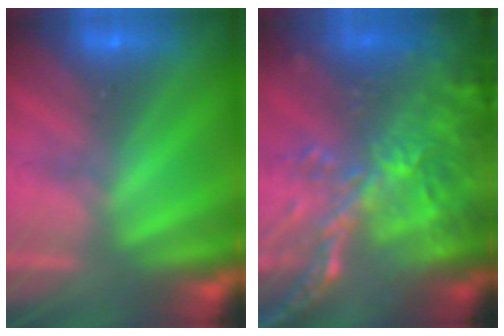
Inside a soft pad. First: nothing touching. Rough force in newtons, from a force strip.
{"total": 12.7}